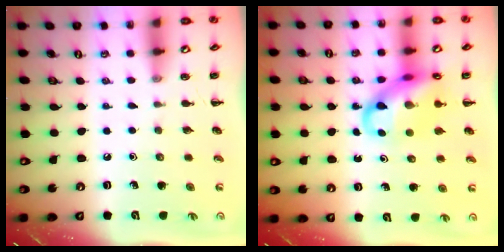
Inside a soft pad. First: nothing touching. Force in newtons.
{"total": 15.1, "press": 14.7, "slide": 3.4}